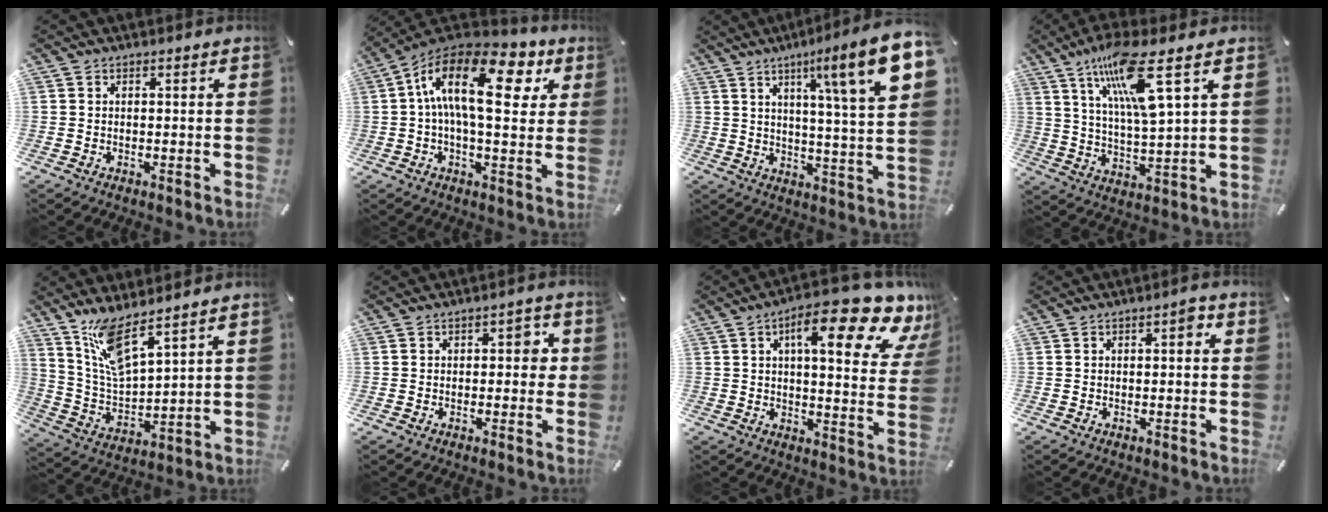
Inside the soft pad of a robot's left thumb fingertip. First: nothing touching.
{"total": 19.7, "force": [5.6, 9.2, 16.5], "torque": [-0.293, -0.020, 0.087]}
{"total": 15.7, "force": [7.7, 1.8, 13.5], "torque": [-0.202, -0.054, 0.100]}
{"total": 15.7, "force": [8.5, 2.8, 12.9], "torque": [-0.246, -0.027, 0.136]}
{"total": 10.2, "force": [8.3, 2.2, 5.6], "torque": [-0.127, -0.046, 0.152]}
{"total": 3.5, "force": [-0.1, 2.1, 2.8], "torque": [-0.032, 0.005, -0.011]}
{"total": 17.8, "force": [10.2, 4.8, 13.9], "torque": [-0.198, -0.061, 0.152]}
{"total": 2.5, "force": [0.3, 1.0, 2.3], "torque": [-0.031, 0.004, -0.002]}